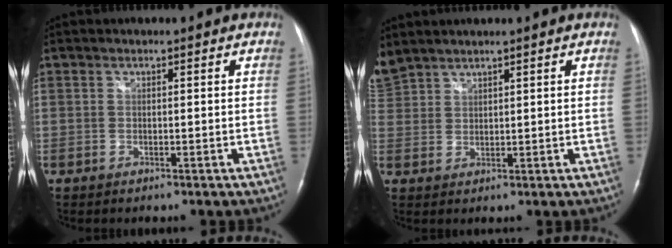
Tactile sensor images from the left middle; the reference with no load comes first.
{"total": 4.9, "force": [4.7, 1.2, 0.9], "torque": [-0.036, 0.020, 0.106]}